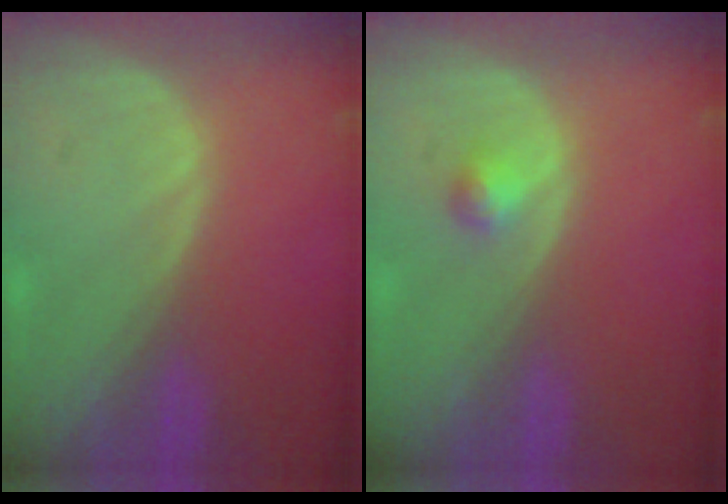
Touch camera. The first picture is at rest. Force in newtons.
{"total": 1.5, "press": 1.5, "slide": 0.3}